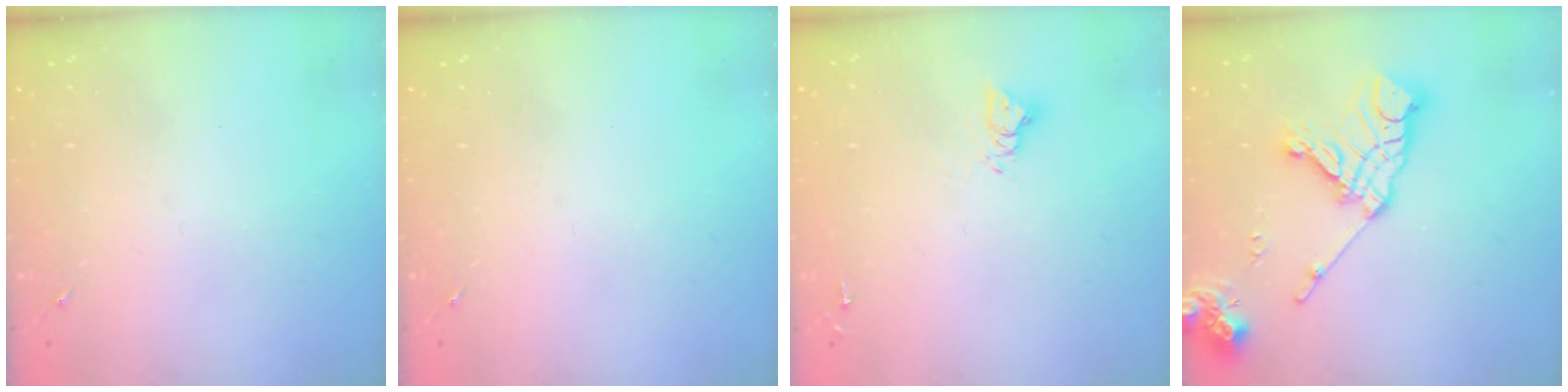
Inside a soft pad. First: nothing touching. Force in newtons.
{"total": 0.0}
{"total": 5.5, "press": 5.5, "slide": 0.5}
{"total": 16.5, "press": 16.4, "slide": 2.2}